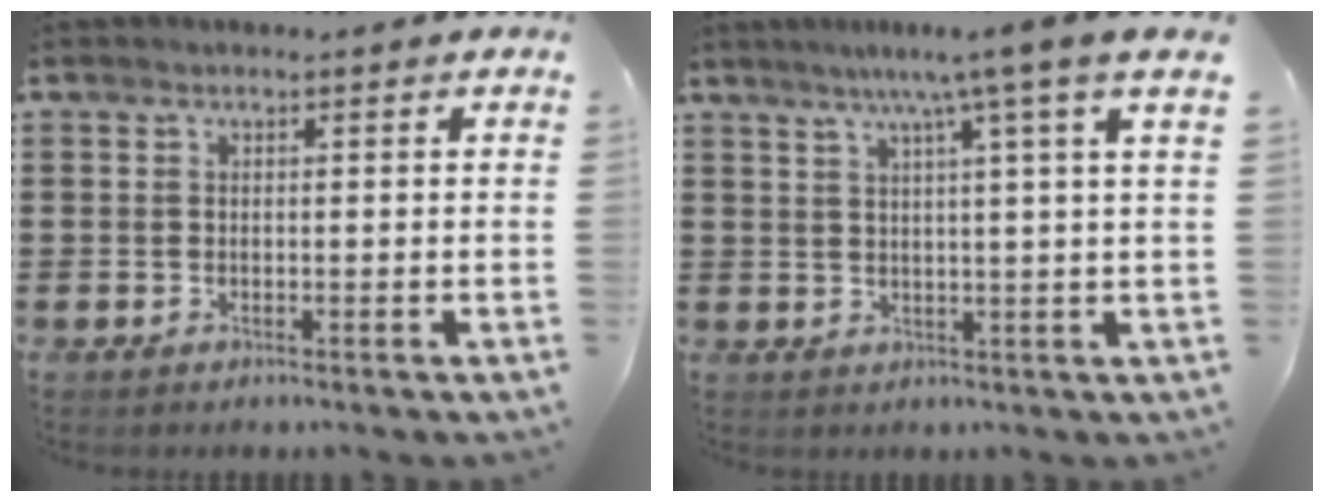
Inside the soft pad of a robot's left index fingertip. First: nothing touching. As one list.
[{"total": 6.6, "force": [4.0, -1.3, 5.0], "torque": [-0.108, -0.008, 0.061]}]